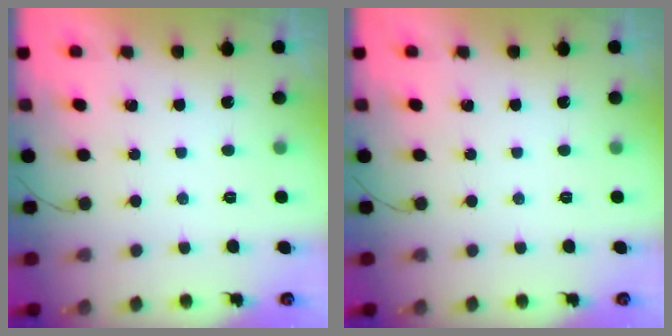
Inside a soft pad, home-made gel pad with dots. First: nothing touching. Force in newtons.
{"total": 0.0}